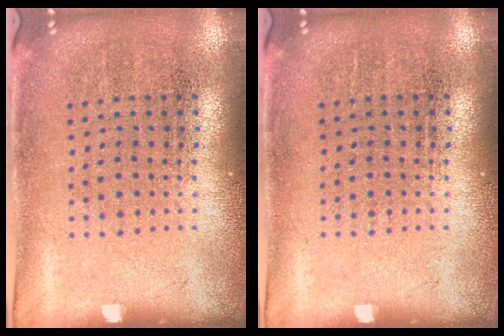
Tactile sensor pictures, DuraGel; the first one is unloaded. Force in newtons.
{"total": 0.0}